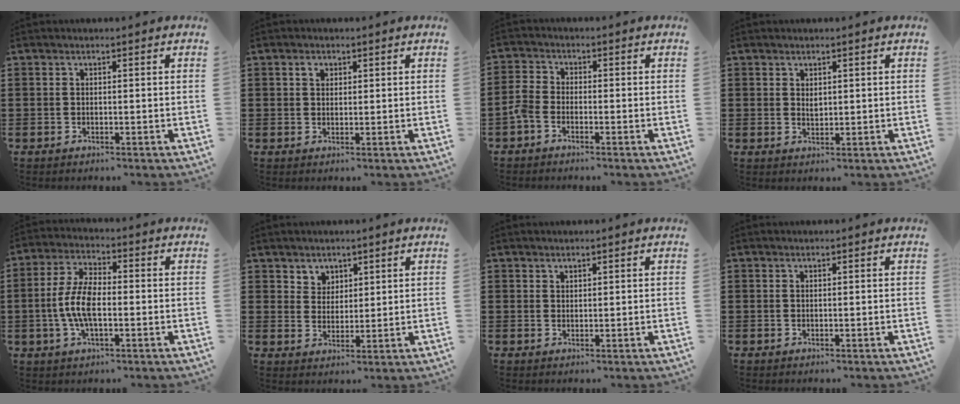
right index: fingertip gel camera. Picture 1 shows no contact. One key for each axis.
{"total": 1.7, "fx": 0.7, "fy": 1.2, "fz": 0.9, "tx": -0.020, "ty": 0.007, "tz": 0.013}
{"total": 2.8, "fx": -1.9, "fy": 1.3, "fz": 1.6, "tx": -0.050, "ty": -0.001, "tz": -0.042}
{"total": 1.4, "fx": 0.8, "fy": 0.9, "fz": 0.8, "tx": -0.009, "ty": -0.001, "tz": 0.014}
{"total": 7.4, "fx": -1.2, "fy": 3.2, "fz": 6.6, "tx": -0.158, "ty": -0.006, "tz": -0.031}
{"total": 3.5, "fx": 2.4, "fy": 2.5, "fz": -0.1, "tx": -0.013, "ty": 0.007, "tz": 0.046}
{"total": 1.0, "fx": 0.9, "fy": 0.5, "fz": 0.0, "tx": -0.001, "ty": 0.002, "tz": 0.017}
{"total": 0.0}